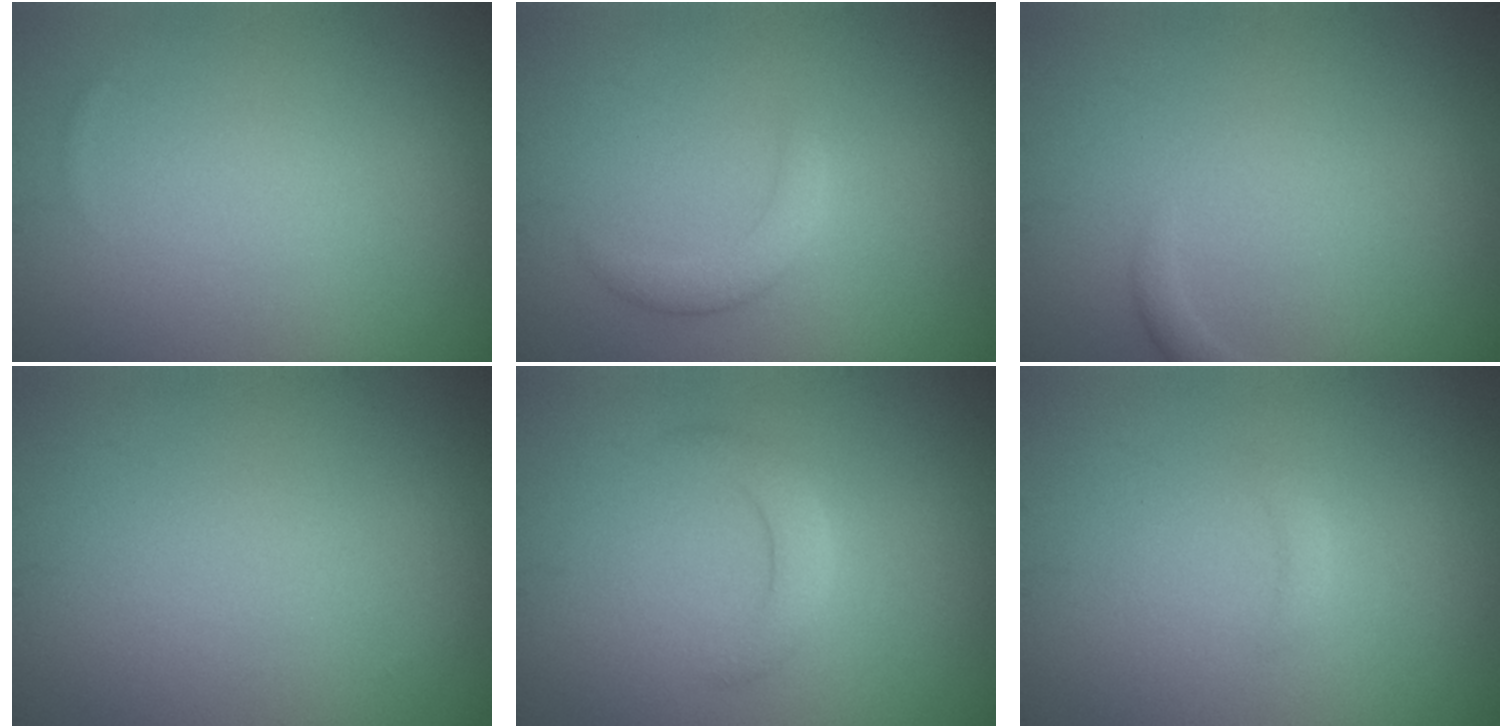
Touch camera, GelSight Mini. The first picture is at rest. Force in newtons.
{"total": 1.9, "press": 1.9, "slide": 0.1}
{"total": 0.8, "press": 0.8, "slide": 0.1}
{"total": 0.0}
{"total": 2.0, "press": 2.0, "slide": 0.1}
{"total": 0.7, "press": 0.7, "slide": 0.1}